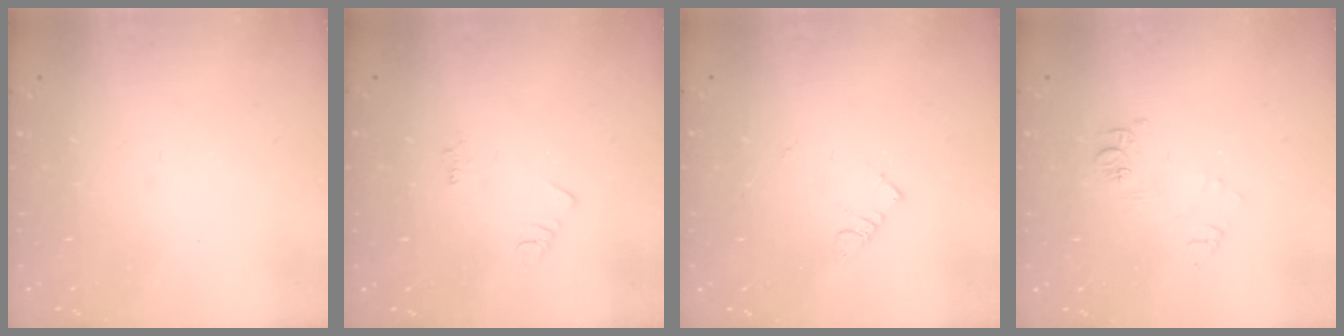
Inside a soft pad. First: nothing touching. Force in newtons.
{"total": 2.2, "press": 2.1, "slide": 0.4}
{"total": 3.0, "press": 2.9, "slide": 0.4}
{"total": 7.2, "press": 7.2, "slide": 0.7}